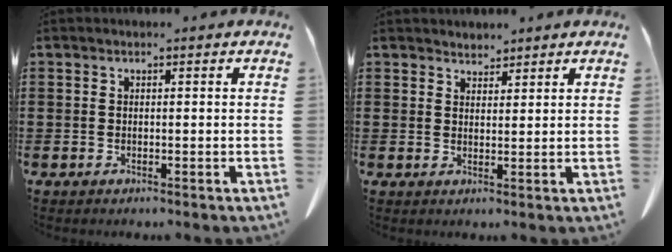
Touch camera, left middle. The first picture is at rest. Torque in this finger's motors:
{"motor_torque": [0.09, -0.01, -0.02, 0.01]}